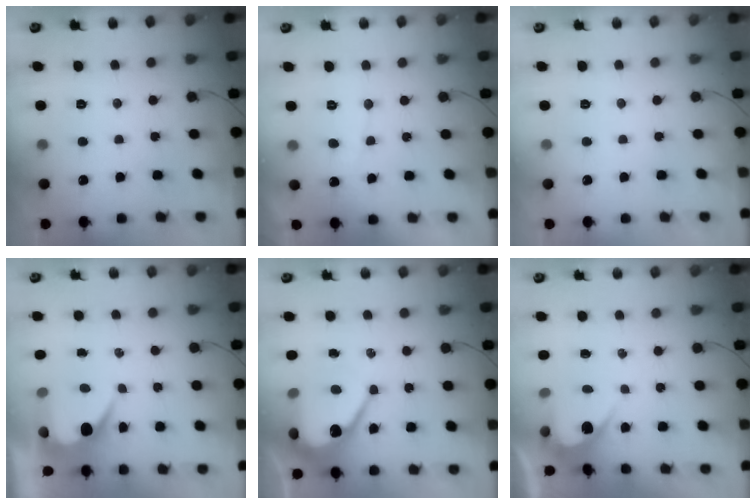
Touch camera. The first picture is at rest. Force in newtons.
{"total": 4.5, "press": 4.5, "slide": 0.3}
{"total": 0.0}
{"total": 7.5, "press": 7.4, "slide": 0.4}
{"total": 10.2, "press": 10.1, "slide": 0.9}
{"total": 3.5, "press": 3.5, "slide": 0.2}